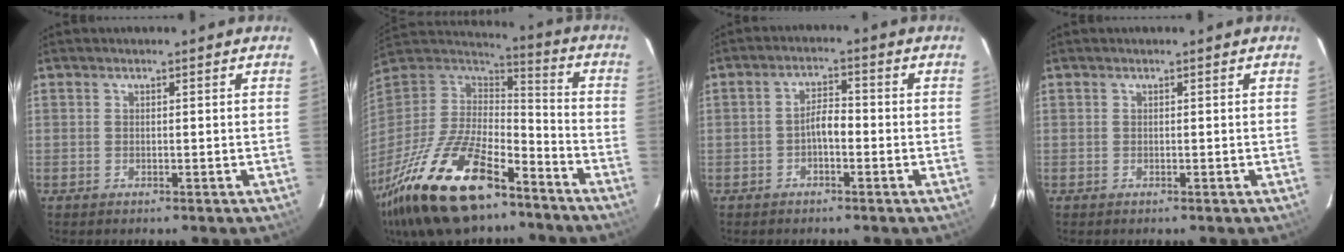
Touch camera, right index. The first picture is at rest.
{"total": 28.6, "force": [-18.4, 11.7, 18.6], "torque": [-0.382, -0.037, -0.311]}
{"total": 3.2, "force": [-1.4, 1.3, 2.6], "torque": [-0.048, 0.012, -0.024]}
{"total": 0.0}